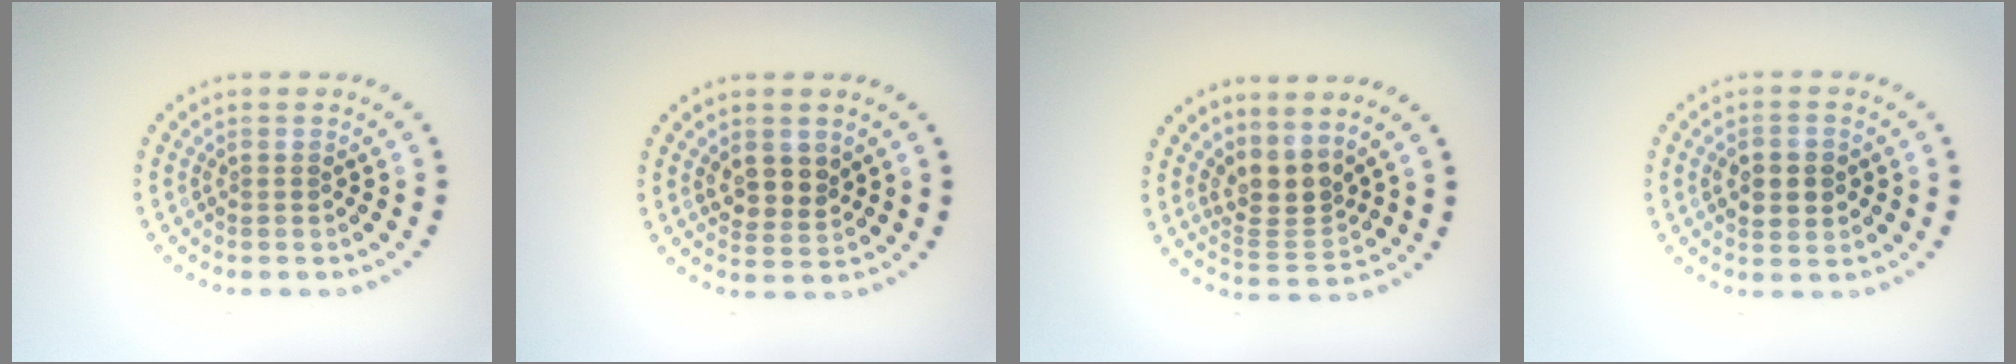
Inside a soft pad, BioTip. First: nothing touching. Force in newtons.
{"total": 2.7, "press": 2.4, "slide": 1.1}
{"total": 3.2, "press": 2.4, "slide": 2.1}
{"total": 3.0, "press": 3.0, "slide": 0.2}